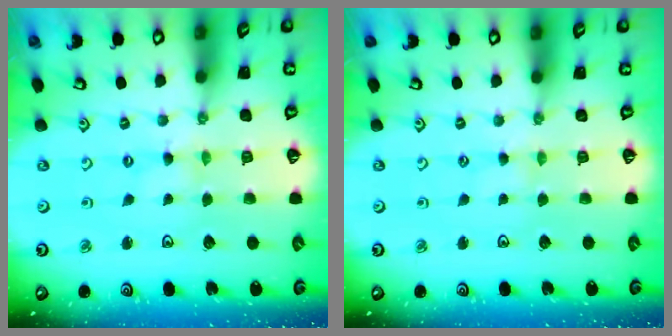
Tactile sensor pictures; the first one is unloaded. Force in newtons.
{"total": 0.7, "press": 0.7, "slide": 0.2}